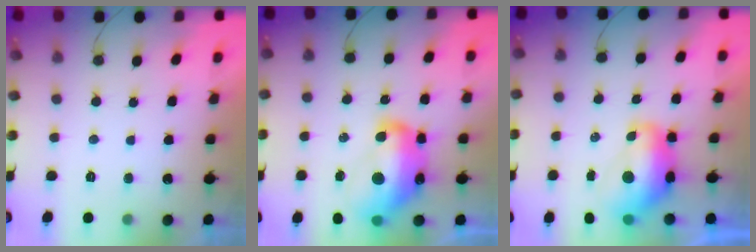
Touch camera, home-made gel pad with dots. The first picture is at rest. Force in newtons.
{"total": 16.8, "press": 16.8, "slide": 1.2}
{"total": 11.5, "press": 11.4, "slide": 1.2}